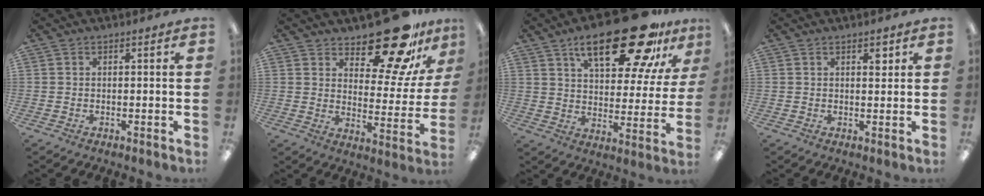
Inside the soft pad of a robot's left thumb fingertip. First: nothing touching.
{"total": 18.5, "force": [14.7, 6.5, 9.2], "torque": [-0.119, -0.113, 0.245]}
{"total": 24.3, "force": [15.4, 9.5, 16.2], "torque": [-0.239, -0.081, 0.251]}
{"total": 2.4, "force": [1.5, 1.1, 1.4], "torque": [-0.007, -0.007, 0.021]}